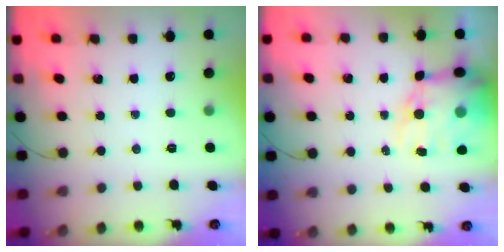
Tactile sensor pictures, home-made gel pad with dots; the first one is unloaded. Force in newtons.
{"total": 13.9, "press": 13.4, "slide": 3.7}